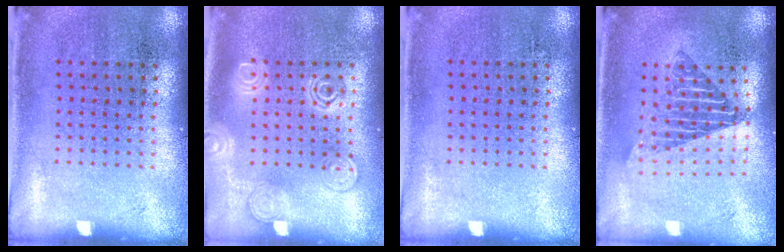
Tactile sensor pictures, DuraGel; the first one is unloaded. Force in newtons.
{"total": 2.6, "press": 2.5, "slide": 0.3}
{"total": 0.0}
{"total": 1.7, "press": 1.4, "slide": 1.0}